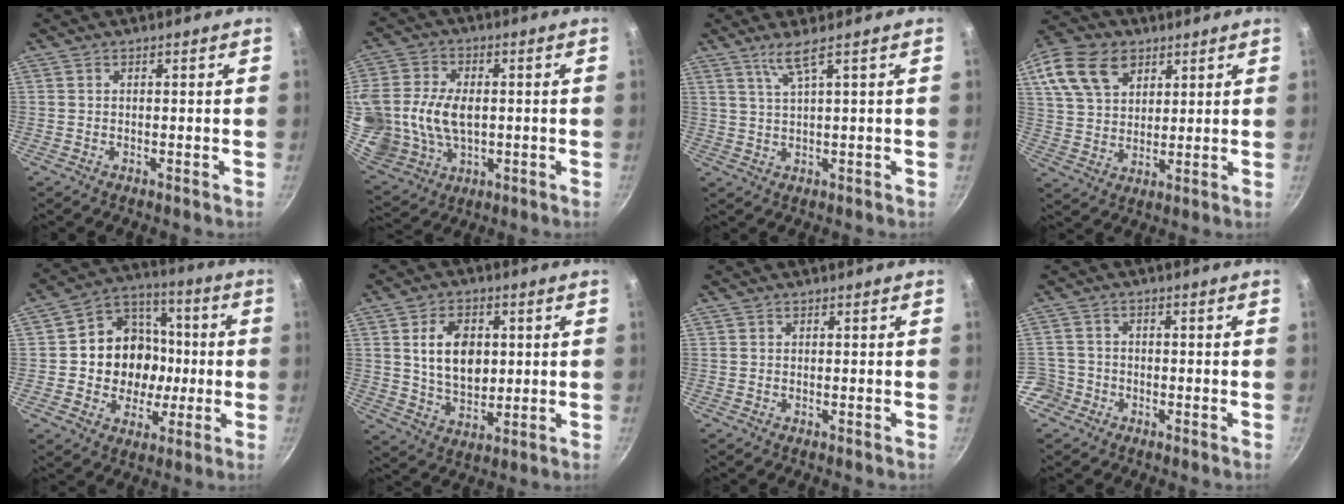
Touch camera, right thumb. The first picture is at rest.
{"total": 20.8, "force": [0.7, 15.2, 14.1], "torque": [-0.321, 0.008, 0.024]}
{"total": 3.9, "force": [2.2, -0.3, 3.2], "torque": [-0.067, -0.011, 0.049]}
{"total": 14.1, "force": [6.8, 9.5, 7.8], "torque": [-0.131, -0.003, 0.126]}
{"total": 15.2, "force": [-0.4, 13.5, 7.1], "torque": [-0.077, 0.029, -0.013]}
{"total": 11.1, "force": [2.2, 7.7, 7.7], "torque": [-0.108, -0.013, 0.043]}
{"total": 0.0}
{"total": 4.9, "force": [-2.2, 4.3, 0.7], "torque": [0.000, 0.036, -0.040]}